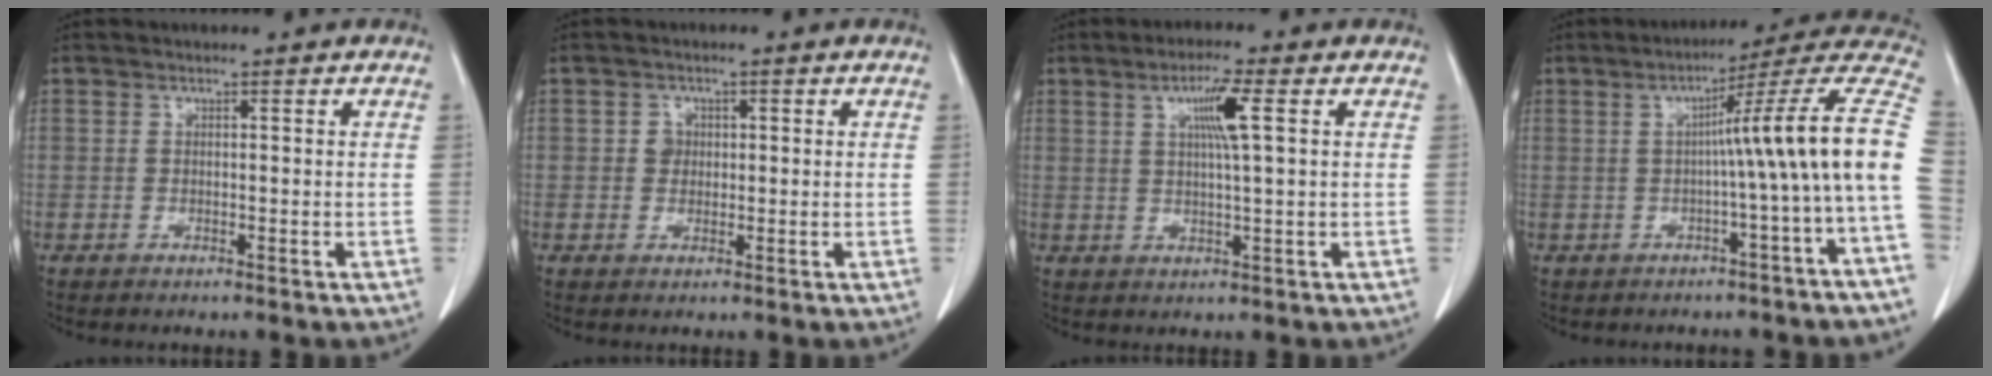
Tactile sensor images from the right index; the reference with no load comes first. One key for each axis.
{"total": 2.0, "fx": 0.3, "fy": 1.8, "fz": 0.8, "tx": -0.009, "ty": 0.004, "tz": 0.003}
{"total": 5.5, "fx": 1.9, "fy": -0.2, "fz": 5.2, "tx": -0.092, "ty": 0.001, "tz": 0.032}
{"total": 14.0, "fx": -0.9, "fy": -2.2, "fz": 13.8, "tx": -0.168, "ty": 0.032, "tz": -0.022}